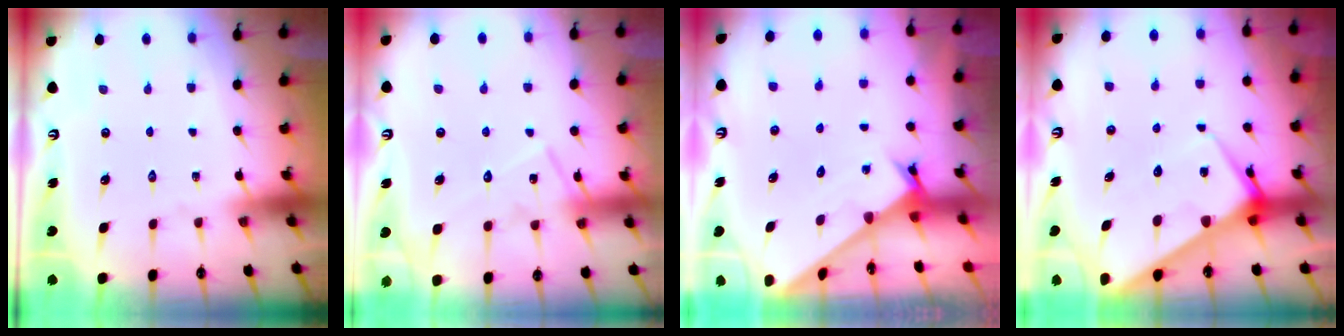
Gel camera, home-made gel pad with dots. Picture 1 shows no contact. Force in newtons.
{"total": 11.9, "press": 11.8, "slide": 0.9}
{"total": 1.7, "press": 1.7, "slide": 0.1}
{"total": 7.3, "press": 7.3, "slide": 0.5}